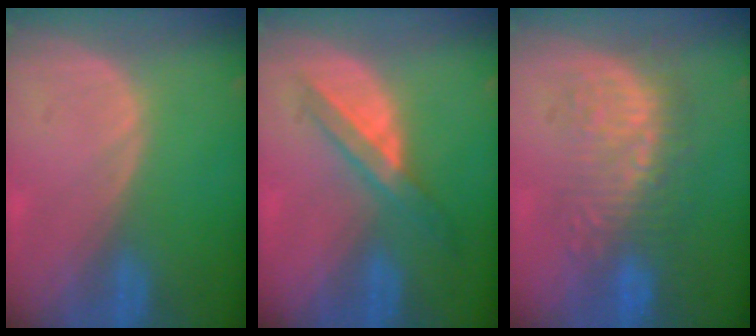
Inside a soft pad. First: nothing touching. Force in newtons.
{"total": 5.8, "press": 5.2, "slide": 2.6}
{"total": 8.8, "press": 8.6, "slide": 1.7}